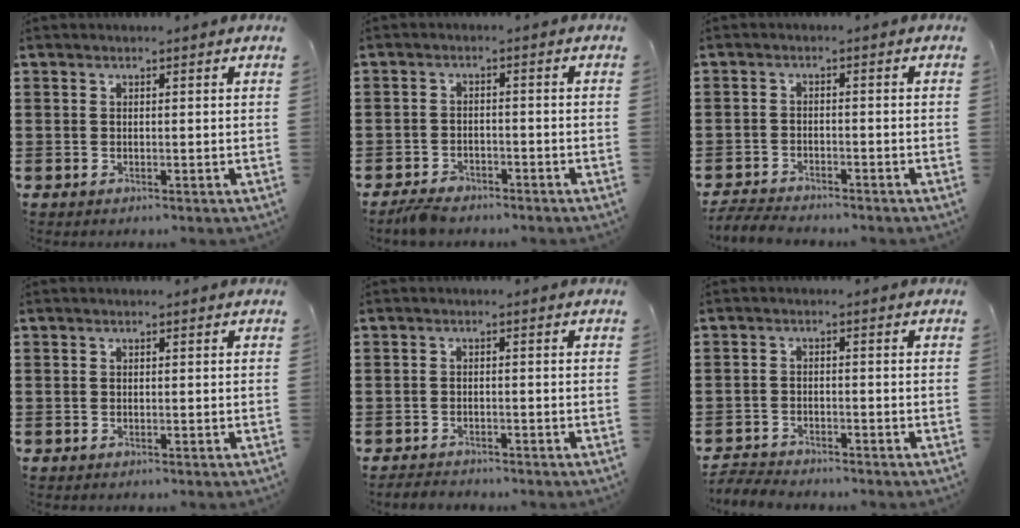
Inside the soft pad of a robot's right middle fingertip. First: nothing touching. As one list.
[{"total": 2.7, "force": [-2.5, 0.7, 0.4], "torque": [-0.012, 0.006, -0.053]}, {"total": 3.1, "force": [-3.0, 0.3, 0.2], "torque": [-0.016, -0.003, -0.067]}, {"total": 0.0}, {"total": 1.8, "force": [-1.7, 0.2, -0.1], "torque": [-0.006, -0.002, -0.039]}, {"total": 3.0, "force": [-3.0, 0.4, 0.0], "torque": [-0.006, -0.003, -0.064]}]